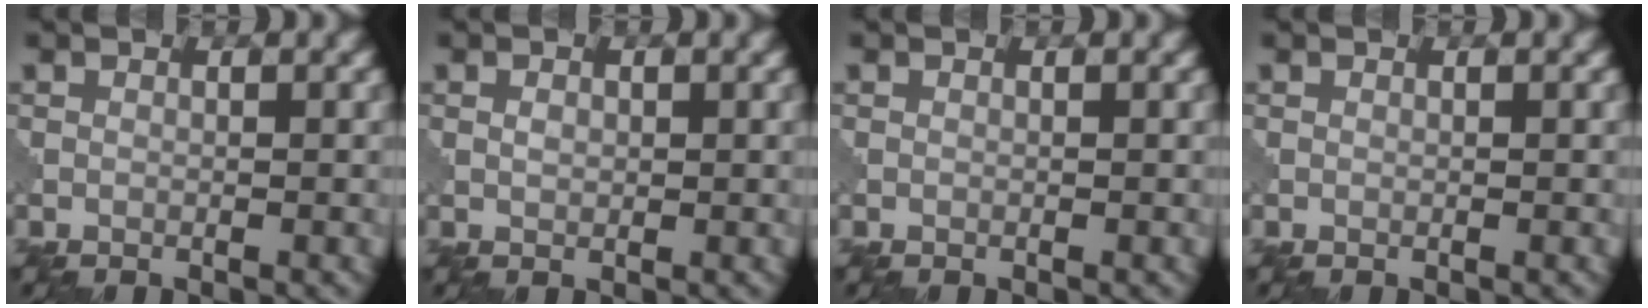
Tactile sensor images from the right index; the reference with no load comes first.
{"total": 0.9, "force": [0.1, 0.6, 0.6], "torque": [-0.012, 0.001, 0.003]}
{"total": 0.0}
{"total": 0.0}